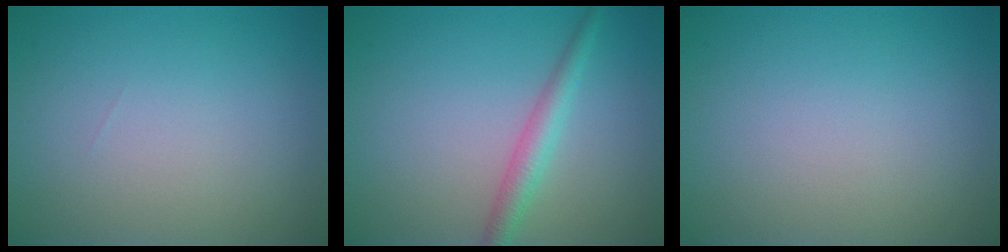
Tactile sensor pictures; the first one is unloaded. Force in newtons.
{"total": 2.5, "press": 2.5, "slide": 0.0}
{"total": 0.0}